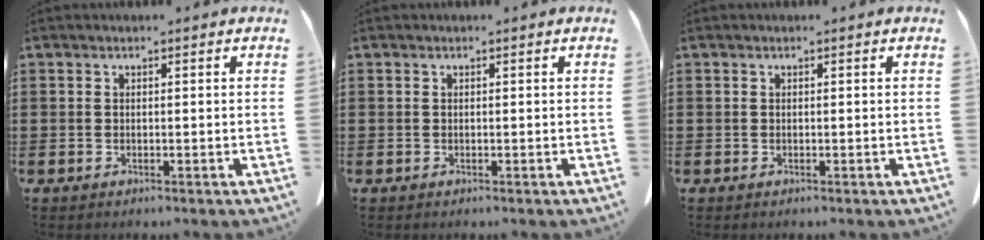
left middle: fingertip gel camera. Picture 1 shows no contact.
{"total": 0.0}
{"total": 0.0}